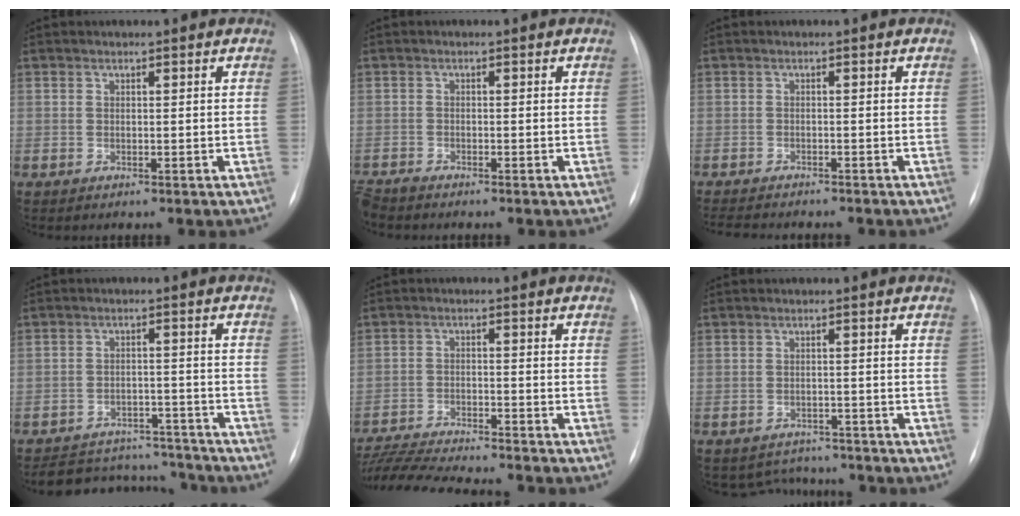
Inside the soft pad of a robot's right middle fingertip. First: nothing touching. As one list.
[{"total": 2.2, "force": [-2.2, 0.3, 0.5], "torque": [-0.008, -0.009, -0.040]}, {"total": 8.7, "force": [-7.7, 1.8, 3.6], "torque": [-0.051, -0.006, -0.105]}, {"total": 12.9, "force": [-12.1, 4.1, 1.9], "torque": [-0.026, 0.020, -0.162]}, {"total": 14.4, "force": [-13.2, 0.9, 5.7], "torque": [-0.104, -0.013, -0.209]}, {"total": 4.7, "force": [-4.3, 1.9, -0.4], "torque": [0.005, 0.014, -0.056]}]